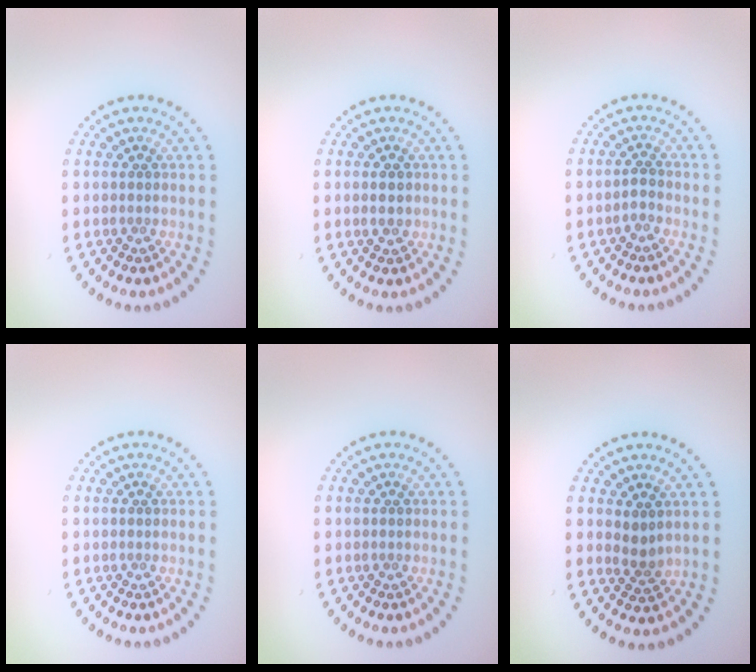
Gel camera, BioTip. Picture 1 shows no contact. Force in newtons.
{"total": 1.4, "press": 1.4, "slide": 0.0}
{"total": 1.1, "press": 0.9, "slide": 0.6}
{"total": 0.0}
{"total": 0.0}
{"total": 1.5, "press": 1.3, "slide": 0.9}